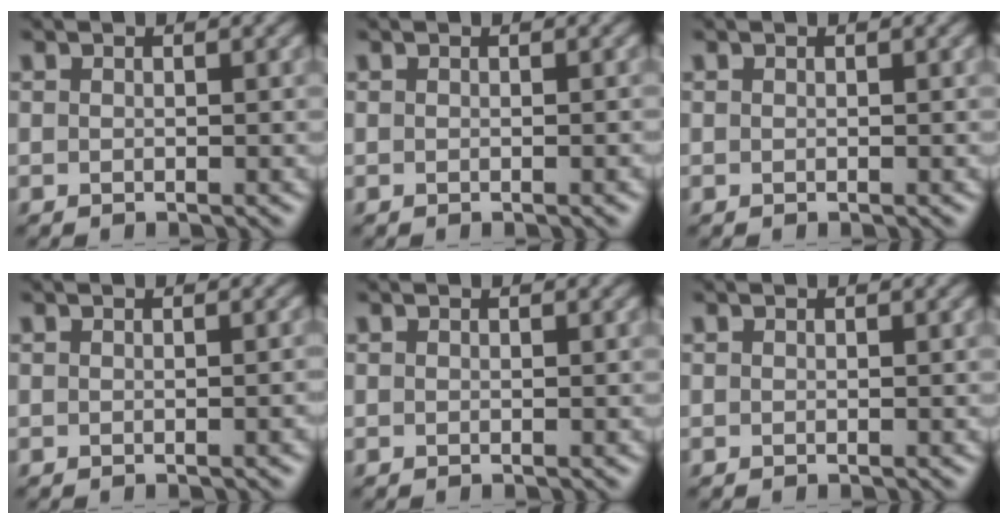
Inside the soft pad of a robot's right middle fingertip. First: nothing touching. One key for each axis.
{"total": 0.7, "fx": -0.2, "fy": 0.1, "fz": 0.7, "tx": -0.005, "ty": 0.002, "tz": -0.003}
{"total": 0.0}
{"total": 1.0, "fx": -0.3, "fy": 0.2, "fz": 0.9, "tx": -0.008, "ty": 0.002, "tz": -0.003}
{"total": 0.0}
{"total": 0.0}